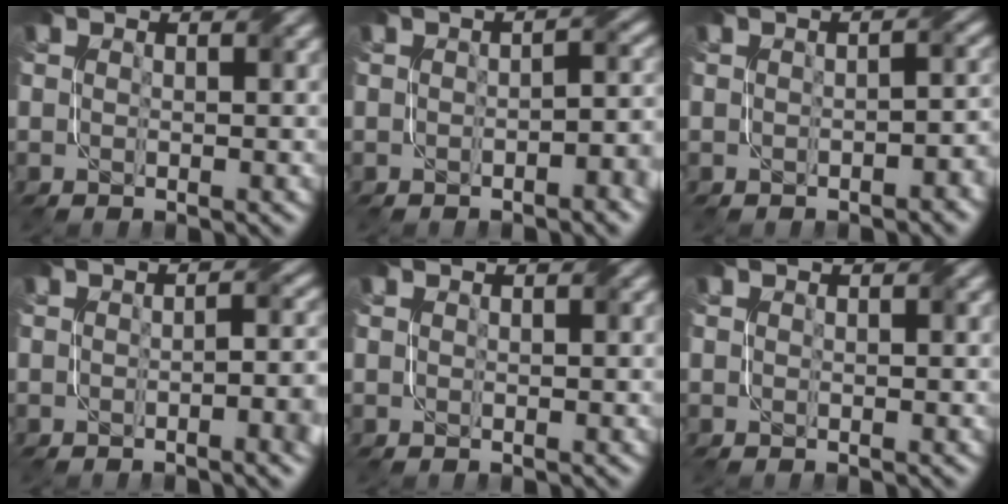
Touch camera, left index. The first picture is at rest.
{"total": 2.7, "force": [-0.9, 0.8, 2.4], "torque": [-0.034, 0.005, -0.013]}
{"total": 2.3, "force": [-0.9, 1.0, 1.9], "torque": [-0.022, 0.002, -0.011]}
{"total": 3.5, "force": [-0.8, 0.8, 3.3], "torque": [-0.043, 0.002, -0.013]}
{"total": 0.0}
{"total": 0.0}